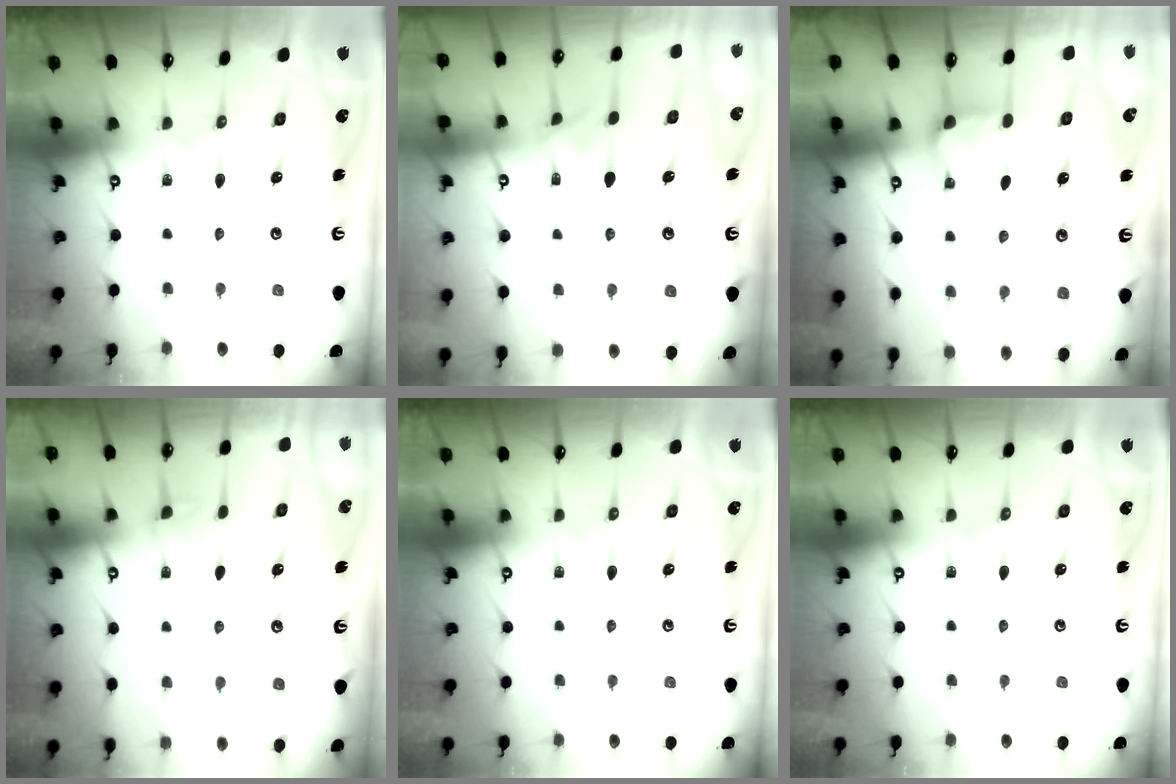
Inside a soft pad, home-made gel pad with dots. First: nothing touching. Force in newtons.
{"total": 1.1, "press": 0.3, "slide": 1.1}
{"total": 3.0, "press": 2.9, "slide": 0.5}
{"total": 1.8, "press": 1.8, "slide": 0.4}
{"total": 0.0}
{"total": 0.0}